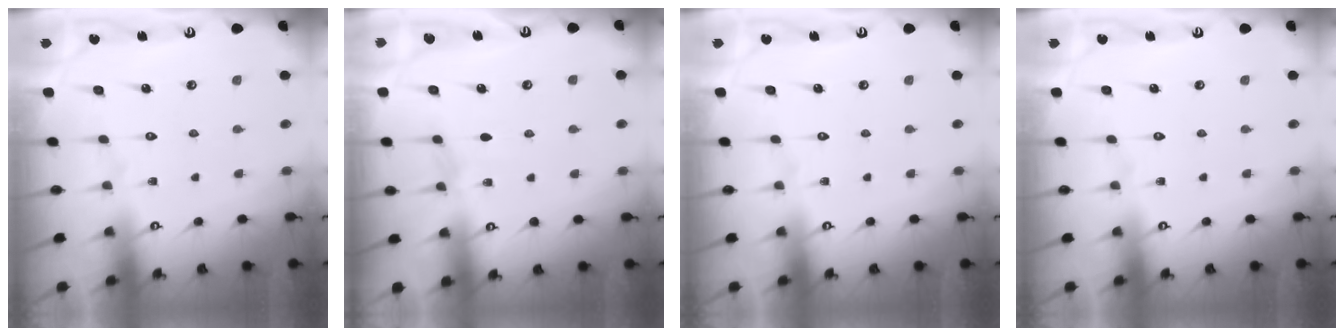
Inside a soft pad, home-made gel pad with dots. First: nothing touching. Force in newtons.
{"total": 2.9, "press": 2.9, "slide": 0.4}
{"total": 0.0}
{"total": 0.0}